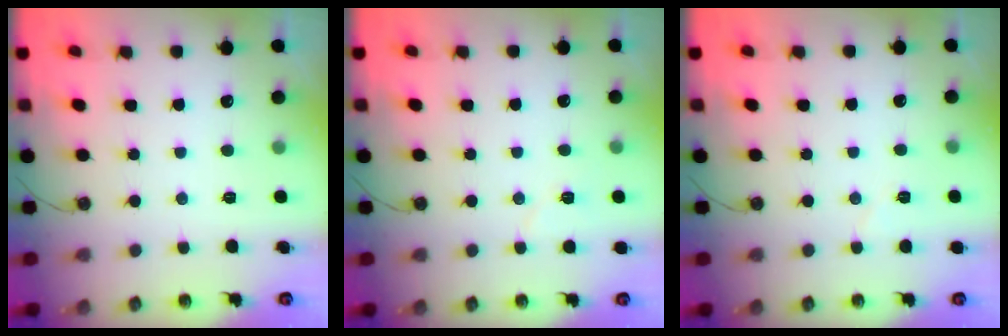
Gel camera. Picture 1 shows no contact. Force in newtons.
{"total": 5.3, "press": 5.1, "slide": 1.4}
{"total": 3.8, "press": 3.4, "slide": 1.7}